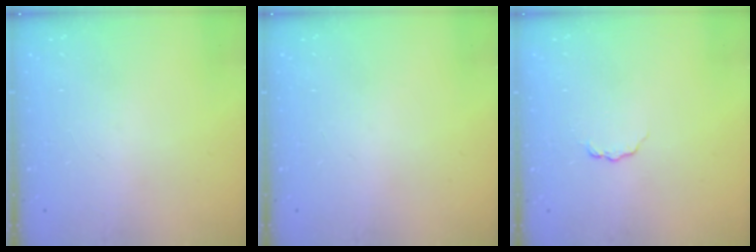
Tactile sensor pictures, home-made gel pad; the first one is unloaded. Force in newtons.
{"total": 0.0}
{"total": 3.8, "press": 3.8, "slide": 0.4}